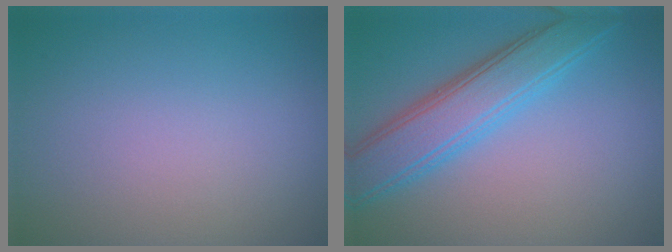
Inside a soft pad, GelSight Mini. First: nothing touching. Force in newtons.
{"total": 5.2, "press": 5.2, "slide": 0.2}